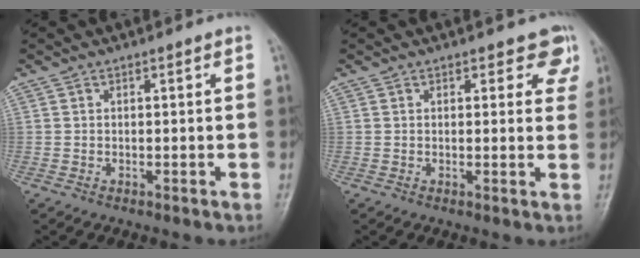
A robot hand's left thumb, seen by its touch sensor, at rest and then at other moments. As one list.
[{"total": 4.0, "force": [2.6, 2.3, 1.9], "torque": [0.017, -0.011, 0.020]}]